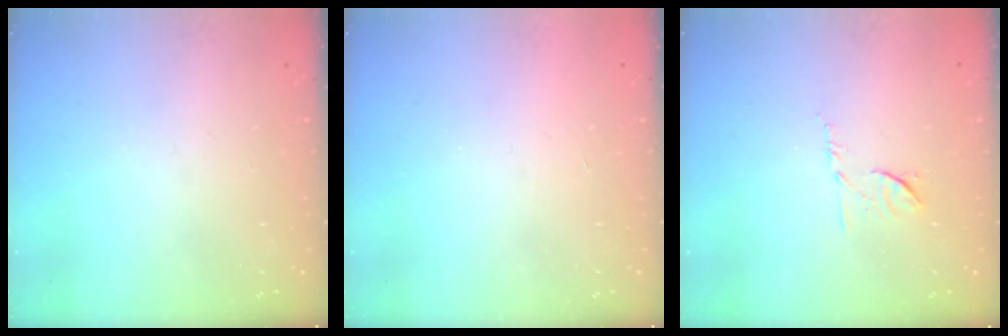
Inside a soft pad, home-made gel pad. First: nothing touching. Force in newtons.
{"total": 1.7, "press": 1.7, "slide": 0.1}
{"total": 6.6, "press": 6.5, "slide": 0.9}